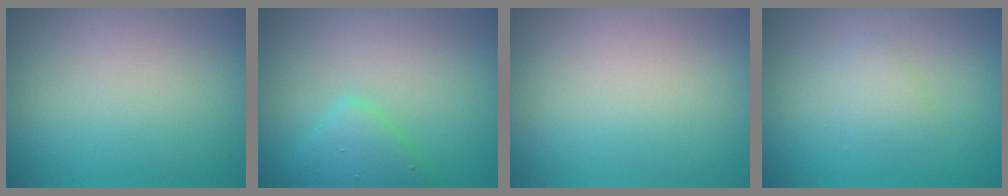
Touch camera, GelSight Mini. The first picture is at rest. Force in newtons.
{"total": 3.0, "press": 3.0, "slide": 0.1}
{"total": 0.0}
{"total": 1.6, "press": 1.6, "slide": 0.1}